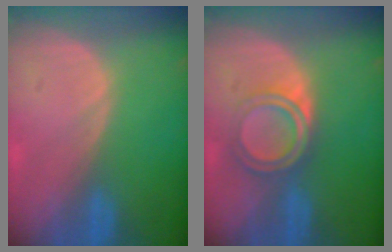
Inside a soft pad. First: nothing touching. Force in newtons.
{"total": 5.3, "press": 4.9, "slide": 2.1}